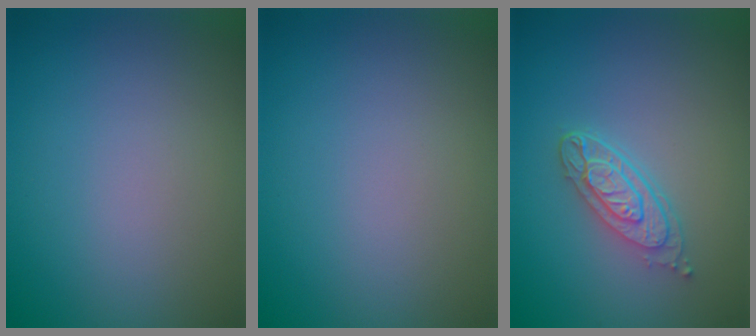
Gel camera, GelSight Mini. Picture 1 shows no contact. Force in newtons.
{"total": 0.0}
{"total": 3.8, "press": 3.0, "slide": 2.3}